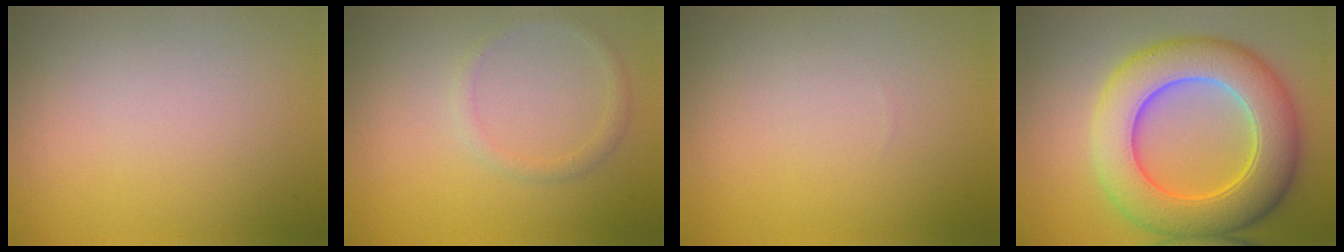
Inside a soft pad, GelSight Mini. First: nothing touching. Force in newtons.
{"total": 1.1, "press": 1.1, "slide": 0.1}
{"total": 0.0}
{"total": 9.7, "press": 9.7, "slide": 0.6}